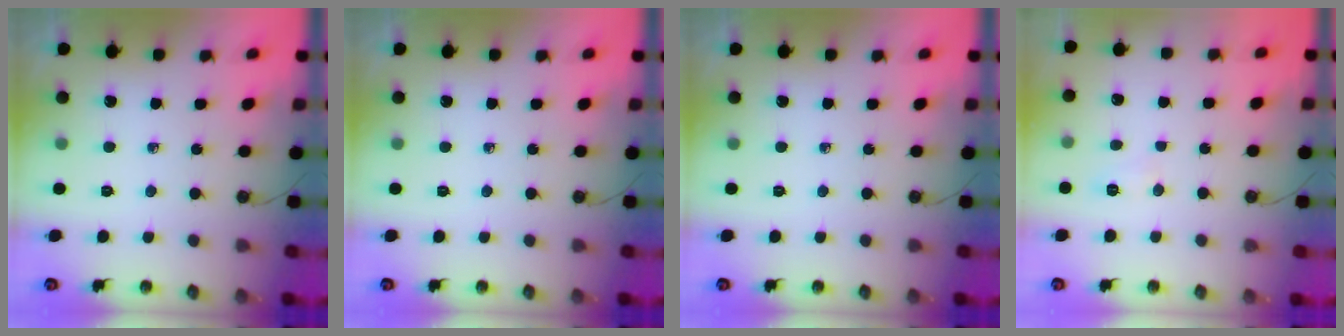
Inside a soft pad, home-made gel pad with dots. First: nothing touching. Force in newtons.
{"total": 0.0}
{"total": 0.0}
{"total": 5.5, "press": 5.4, "slide": 0.6}